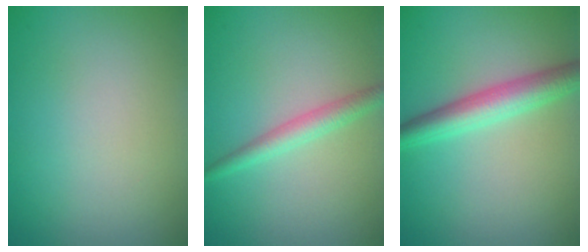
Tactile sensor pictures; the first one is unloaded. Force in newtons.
{"total": 2.2, "press": 2.2, "slide": 0.1}
{"total": 4.1, "press": 4.1, "slide": 0.0}